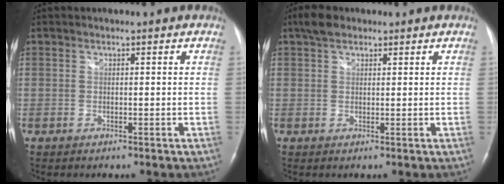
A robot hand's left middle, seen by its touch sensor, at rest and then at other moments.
{"total": 3.1, "force": [2.2, 1.6, 1.4], "torque": [-0.032, 0.016, 0.040]}